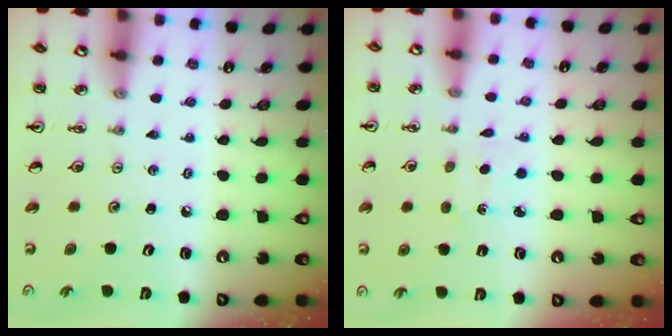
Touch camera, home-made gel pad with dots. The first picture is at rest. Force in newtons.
{"total": 1.6, "press": 1.6, "slide": 0.3}